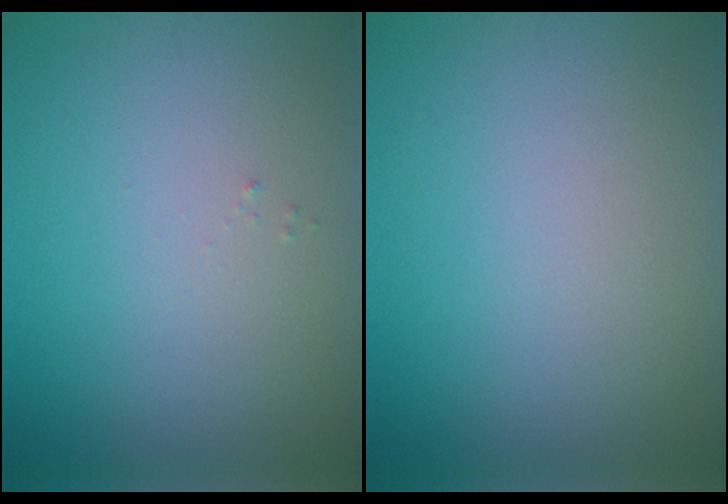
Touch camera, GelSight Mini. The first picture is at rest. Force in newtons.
{"total": 0.0}